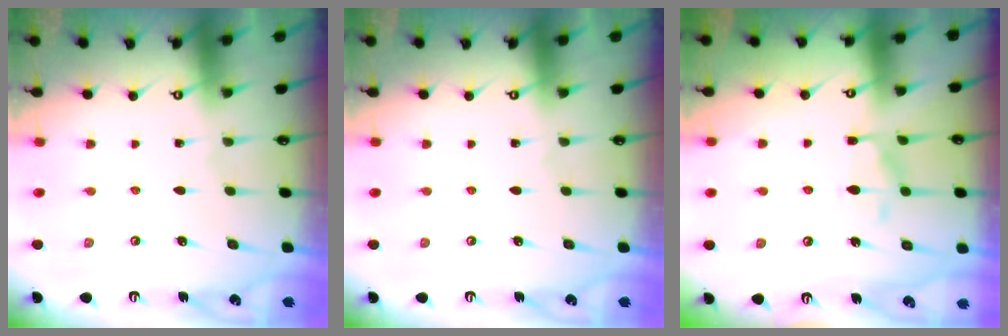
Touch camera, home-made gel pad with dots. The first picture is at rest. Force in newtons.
{"total": 0.0}
{"total": 9.6, "press": 9.6, "slide": 0.7}